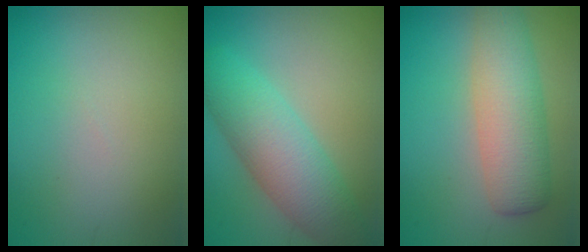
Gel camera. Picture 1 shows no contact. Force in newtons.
{"total": 6.7, "press": 6.7, "slide": 0.2}
{"total": 5.8, "press": 5.8, "slide": 0.2}